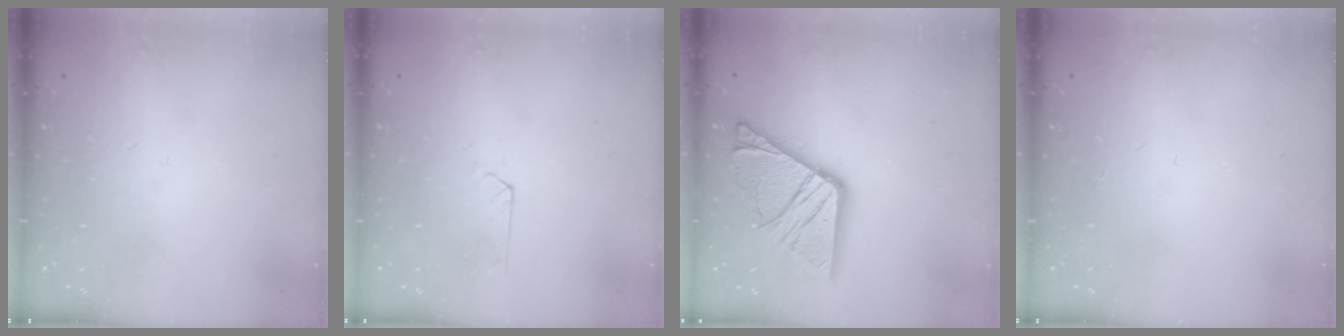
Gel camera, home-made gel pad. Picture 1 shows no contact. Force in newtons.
{"total": 2.0, "press": 2.0, "slide": 0.2}
{"total": 18.4, "press": 18.3, "slide": 1.8}
{"total": 0.0}